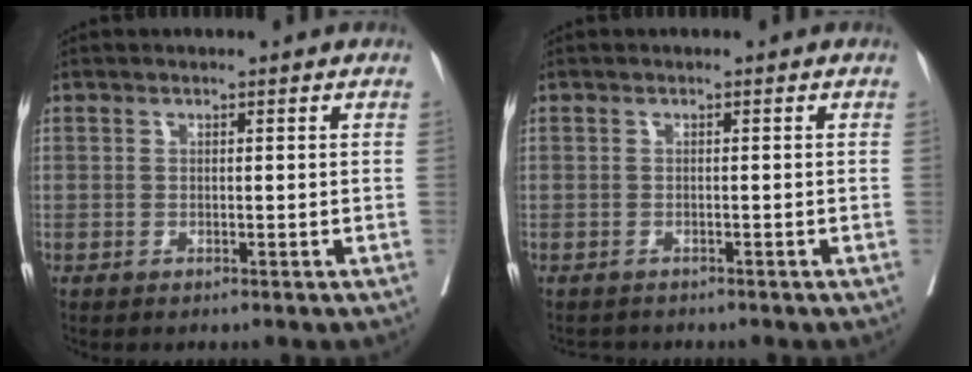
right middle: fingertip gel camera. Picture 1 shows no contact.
{"total": 1.7, "force": [-1.6, 0.6, 0.0], "torque": [-0.002, -0.005, -0.026]}